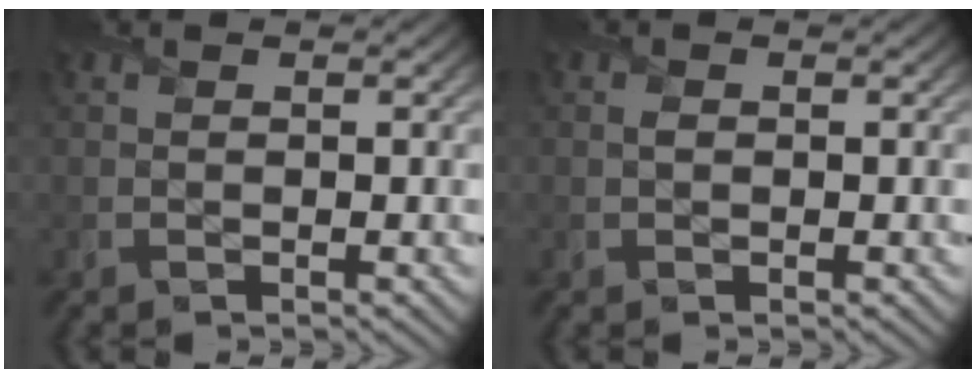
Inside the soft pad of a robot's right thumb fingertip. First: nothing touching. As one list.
[{"total": 0.6, "force": [0.0, 0.5, 0.3], "torque": [-0.006, -0.002, -0.002]}]